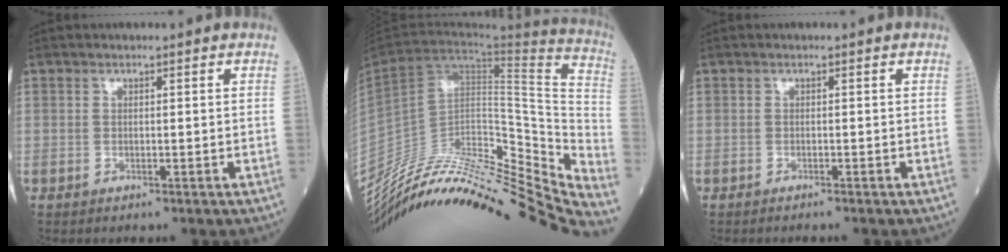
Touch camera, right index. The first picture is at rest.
{"total": 35.2, "force": [-31.5, 3.9, 15.4], "torque": [-0.156, -0.017, -0.453]}
{"total": 1.7, "force": [-1.5, 0.0, 0.8], "torque": [-0.010, 0.000, -0.016]}